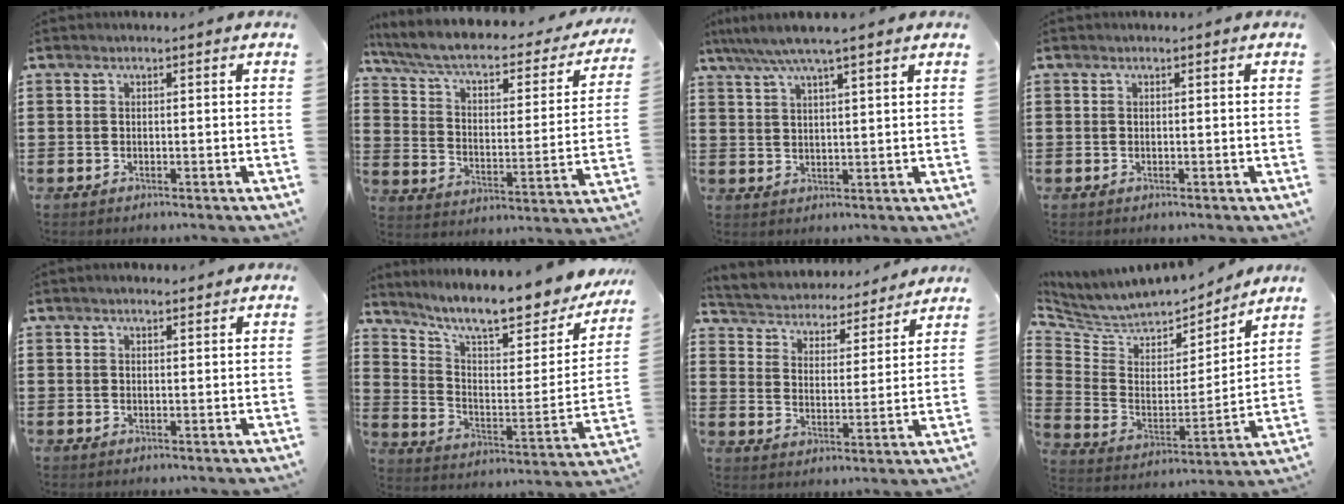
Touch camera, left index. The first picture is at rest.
{"total": 6.3, "force": [4.9, 1.5, 3.6], "torque": [-0.092, -0.035, 0.080]}
{"total": 5.3, "force": [4.1, -0.1, 3.3], "torque": [-0.075, -0.009, 0.071]}
{"total": 0.0}
{"total": 1.3, "force": [1.1, 0.4, 0.5], "torque": [-0.011, 0.003, 0.020]}
{"total": 10.4, "force": [8.6, 1.3, 5.7], "torque": [-0.122, -0.064, 0.138]}
{"total": 3.9, "force": [3.8, 0.3, -0.3], "torque": [-0.021, -0.035, 0.058]}
{"total": 5.5, "force": [5.2, 1.9, 0.1], "torque": [-0.043, -0.047, 0.086]}